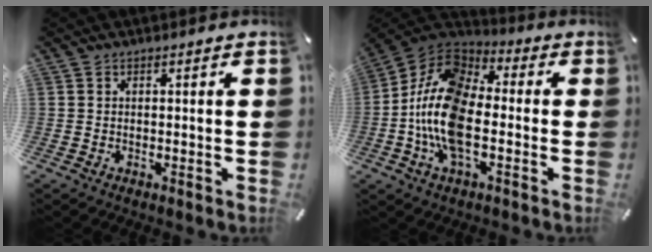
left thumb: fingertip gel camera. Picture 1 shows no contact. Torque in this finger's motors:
{"motor_torque": [0.33, 1.62, 1.55, -0.85, 0.87]}